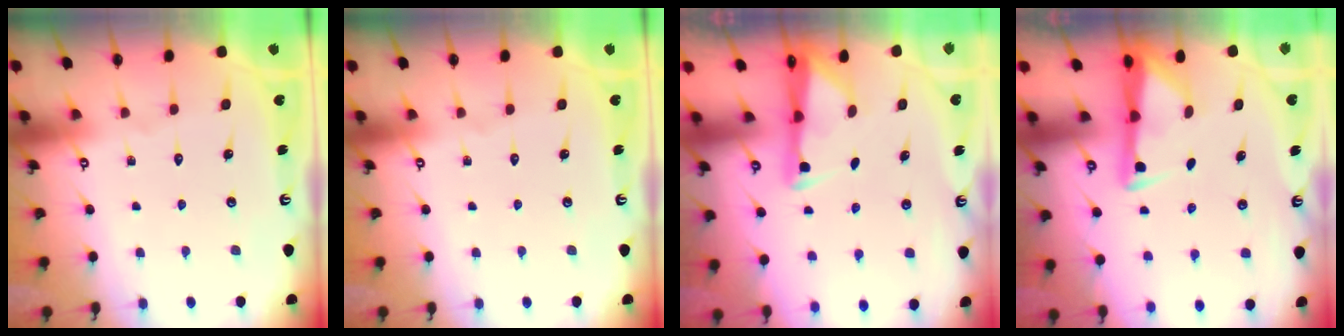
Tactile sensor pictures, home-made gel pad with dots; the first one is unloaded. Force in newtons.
{"total": 0.0}
{"total": 2.8, "press": 2.7, "slide": 0.4}
{"total": 3.1, "press": 3.1, "slide": 0.4}